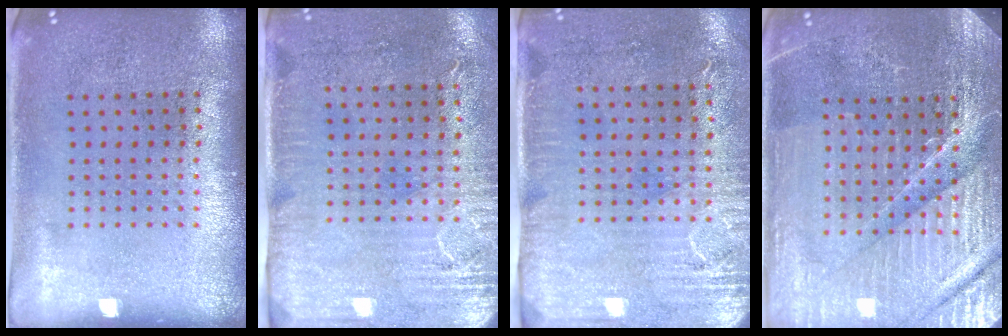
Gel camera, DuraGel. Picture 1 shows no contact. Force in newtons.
{"total": 2.9, "press": 2.4, "slide": 1.6}
{"total": 2.9, "press": 2.4, "slide": 1.6}
{"total": 4.8, "press": 4.5, "slide": 1.6}